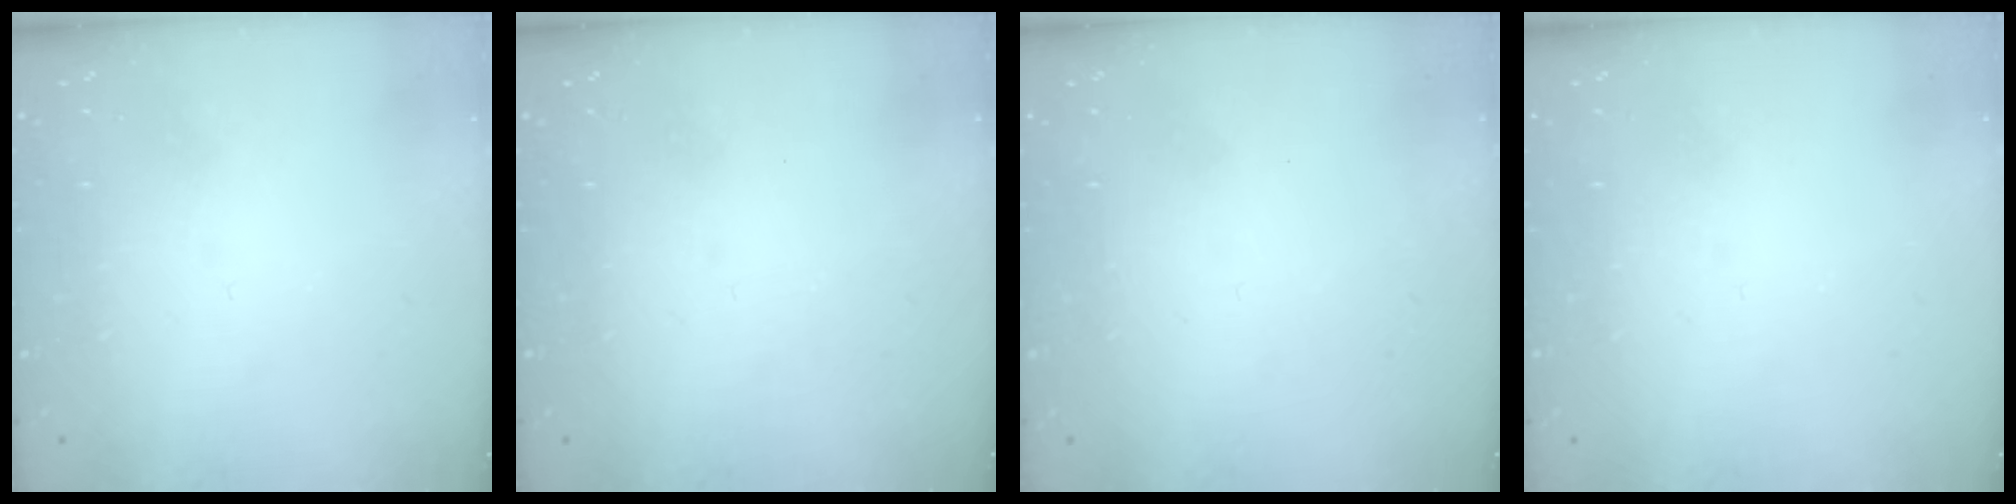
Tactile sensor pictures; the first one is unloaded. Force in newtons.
{"total": 0.0}
{"total": 1.8, "press": 1.8, "slide": 0.2}
{"total": 0.0}